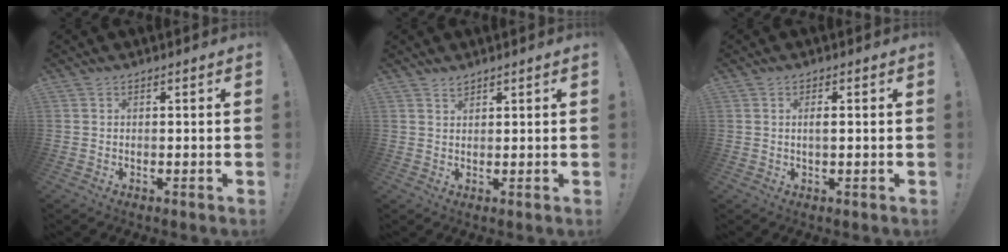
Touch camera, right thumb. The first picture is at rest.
{"total": 1.5, "force": [1.3, 0.6, 0.5], "torque": [-0.002, -0.007, 0.023]}
{"total": 1.9, "force": [0.0, 0.6, 1.9], "torque": [-0.029, 0.001, -0.004]}